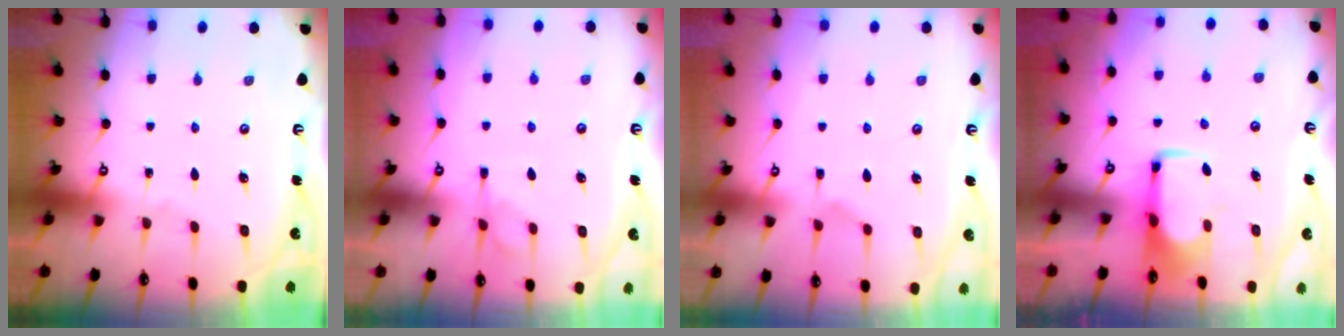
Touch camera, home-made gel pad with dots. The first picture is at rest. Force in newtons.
{"total": 1.2, "press": 0.0, "slide": 1.2}
{"total": 1.8, "press": 1.3, "slide": 1.3}
{"total": 1.8, "press": 1.8, "slide": 0.4}